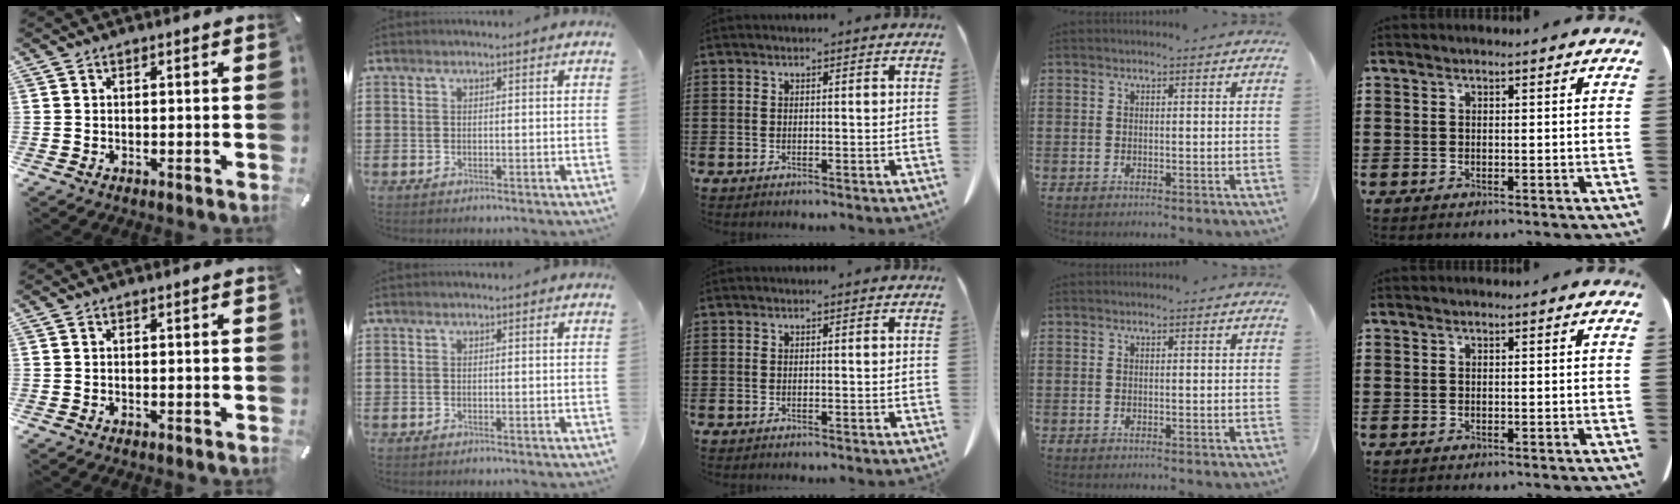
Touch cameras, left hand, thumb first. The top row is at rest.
{}